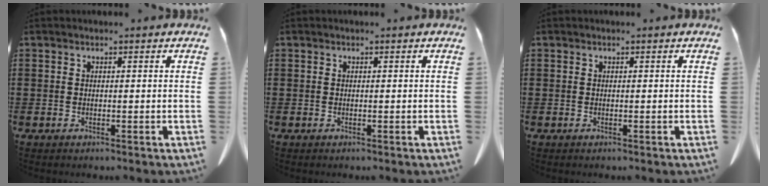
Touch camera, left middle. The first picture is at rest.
{"total": 0.0}
{"total": 0.0}